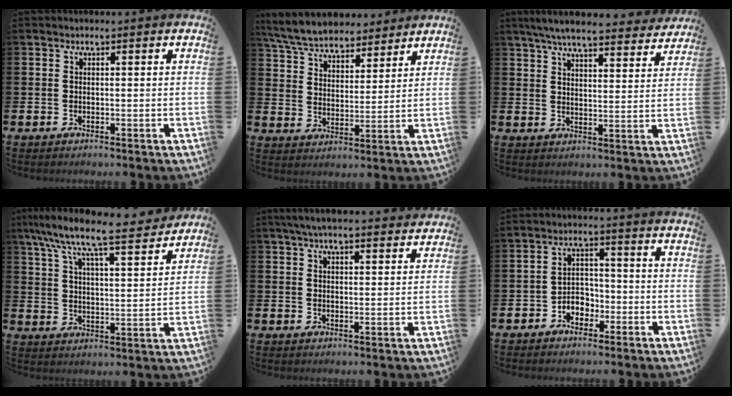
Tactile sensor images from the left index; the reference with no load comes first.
{"total": 6.9, "force": [6.5, 1.9, 1.3], "torque": [-0.054, -0.033, 0.118]}
{"total": 6.7, "force": [6.3, 0.9, 2.1], "torque": [-0.046, -0.041, 0.109]}
{"total": 9.7, "force": [8.8, 0.9, 4.0], "torque": [-0.097, -0.067, 0.144]}
{"total": 4.7, "force": [4.4, 0.7, 1.7], "torque": [-0.034, -0.013, 0.080]}
{"total": 3.1, "force": [-2.0, 2.2, 0.7], "torque": [-0.021, 0.003, -0.049]}